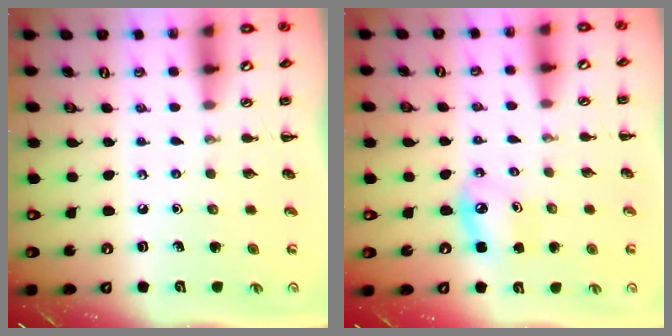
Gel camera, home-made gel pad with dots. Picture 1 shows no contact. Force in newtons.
{"total": 6.0, "press": 5.9, "slide": 1.4}